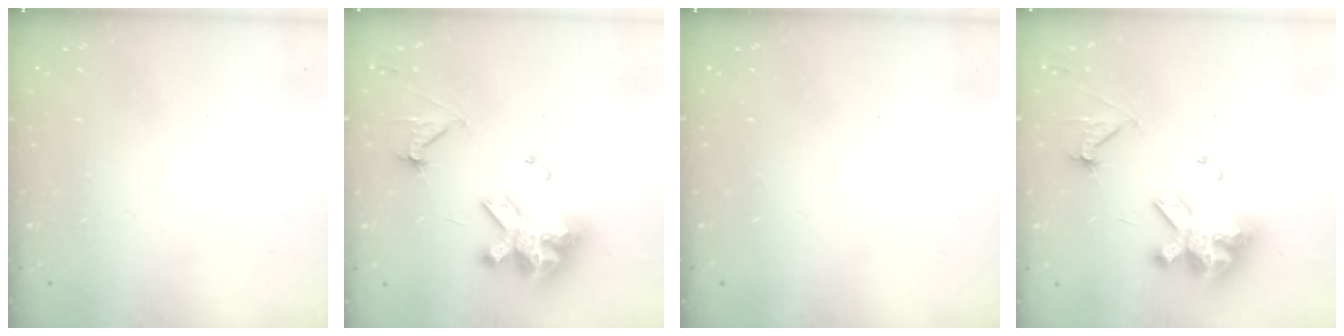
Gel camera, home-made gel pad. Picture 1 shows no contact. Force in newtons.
{"total": 16.0, "press": 15.9, "slide": 1.9}
{"total": 0.0}
{"total": 16.0, "press": 15.9, "slide": 1.9}